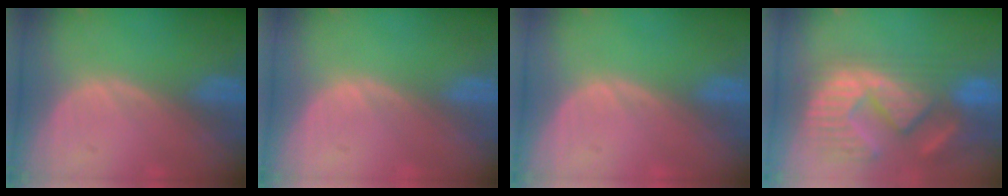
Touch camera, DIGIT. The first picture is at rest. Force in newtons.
{"total": 0.0}
{"total": 0.0}
{"total": 14.0, "press": 12.2, "slide": 6.7}